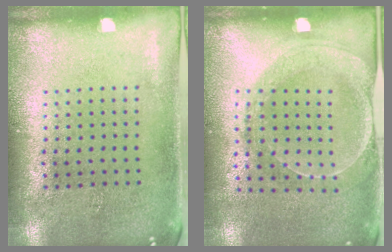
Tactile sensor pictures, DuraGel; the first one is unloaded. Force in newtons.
{"total": 1.7, "press": 1.7, "slide": 0.3}